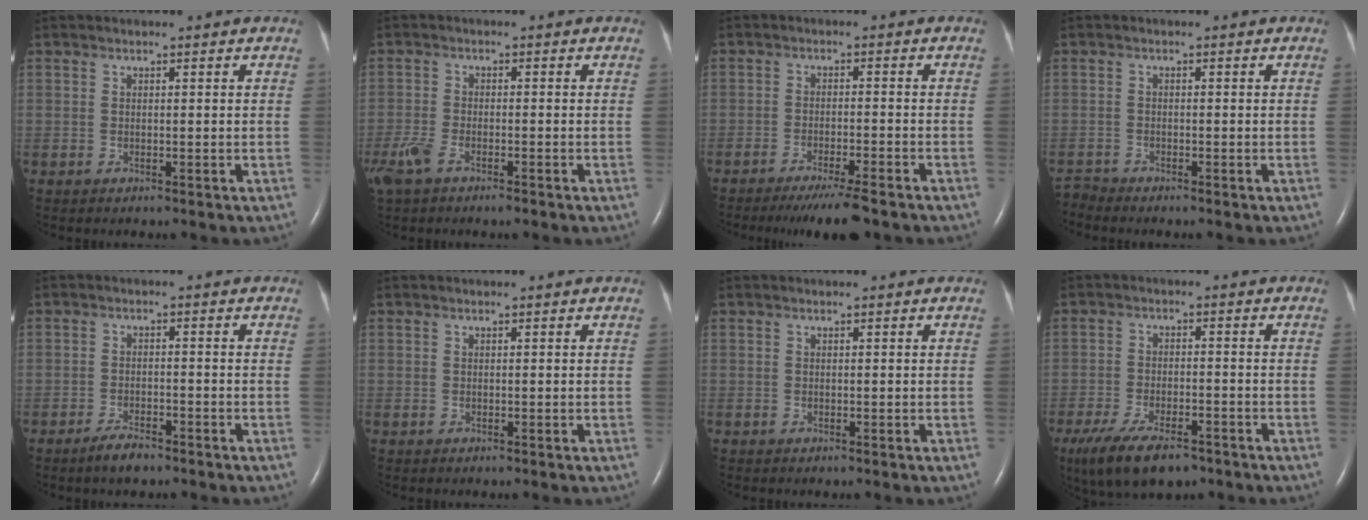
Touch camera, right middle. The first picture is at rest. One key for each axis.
{"total": 4.4, "fx": -3.0, "fy": 1.4, "fz": 2.9, "tx": -0.070, "ty": -0.008, "tz": -0.055}
{"total": 7.4, "fx": -5.9, "fy": 0.0, "fz": 4.3, "tx": -0.066, "ty": -0.018, "tz": -0.096}
{"total": 1.6, "fx": -1.4, "fy": -0.5, "fz": -0.5, "tx": 0.006, "ty": -0.014, "tz": -0.028}
{"total": 3.3, "fx": -2.7, "fy": 0.8, "fz": 1.8, "tx": -0.044, "ty": -0.004, "tz": -0.046}
{"total": 0.0}
{"total": 0.0}
{"total": 10.6, "fx": -7.5, "fy": 3.7, "fz": 6.5, "tx": -0.121, "ty": -0.014, "tz": -0.122}